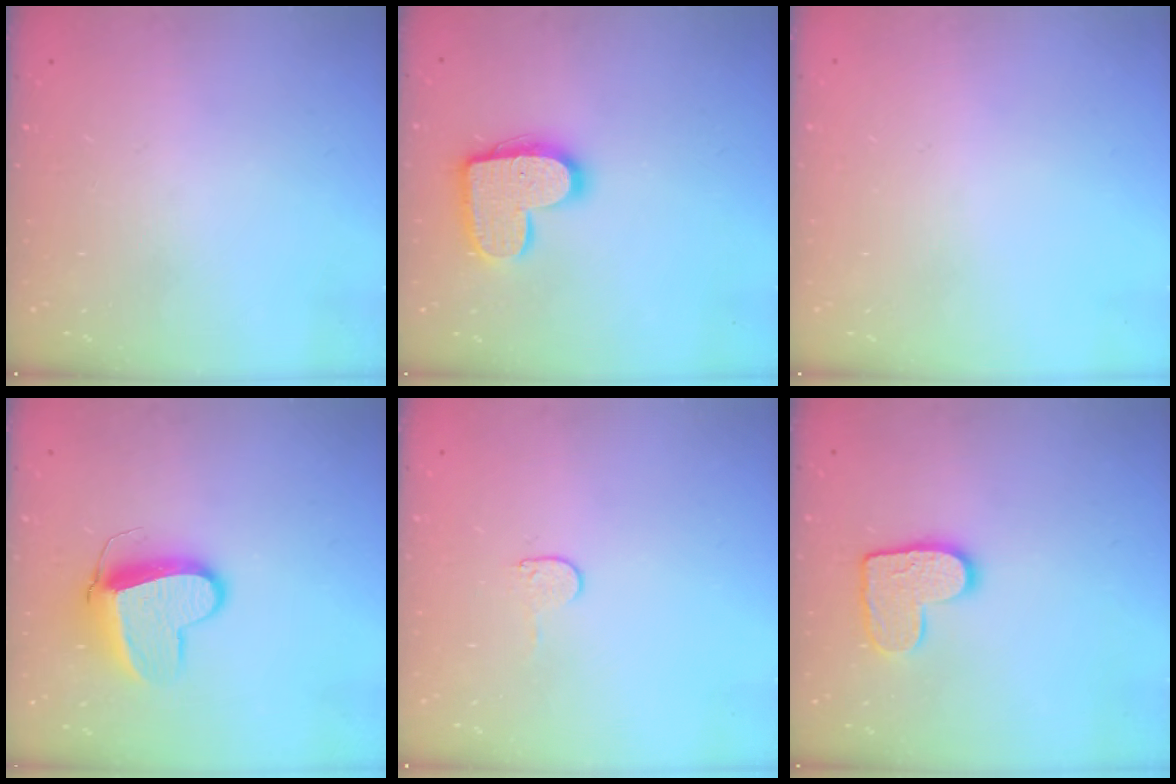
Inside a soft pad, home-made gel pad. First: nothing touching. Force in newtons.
{"total": 14.5, "press": 14.5, "slide": 0.7}
{"total": 0.6, "press": 0.6, "slide": 0.2}
{"total": 10.9, "press": 10.8, "slide": 1.3}
{"total": 4.0, "press": 4.0, "slide": 0.3}
{"total": 10.7, "press": 10.7, "slide": 0.5}